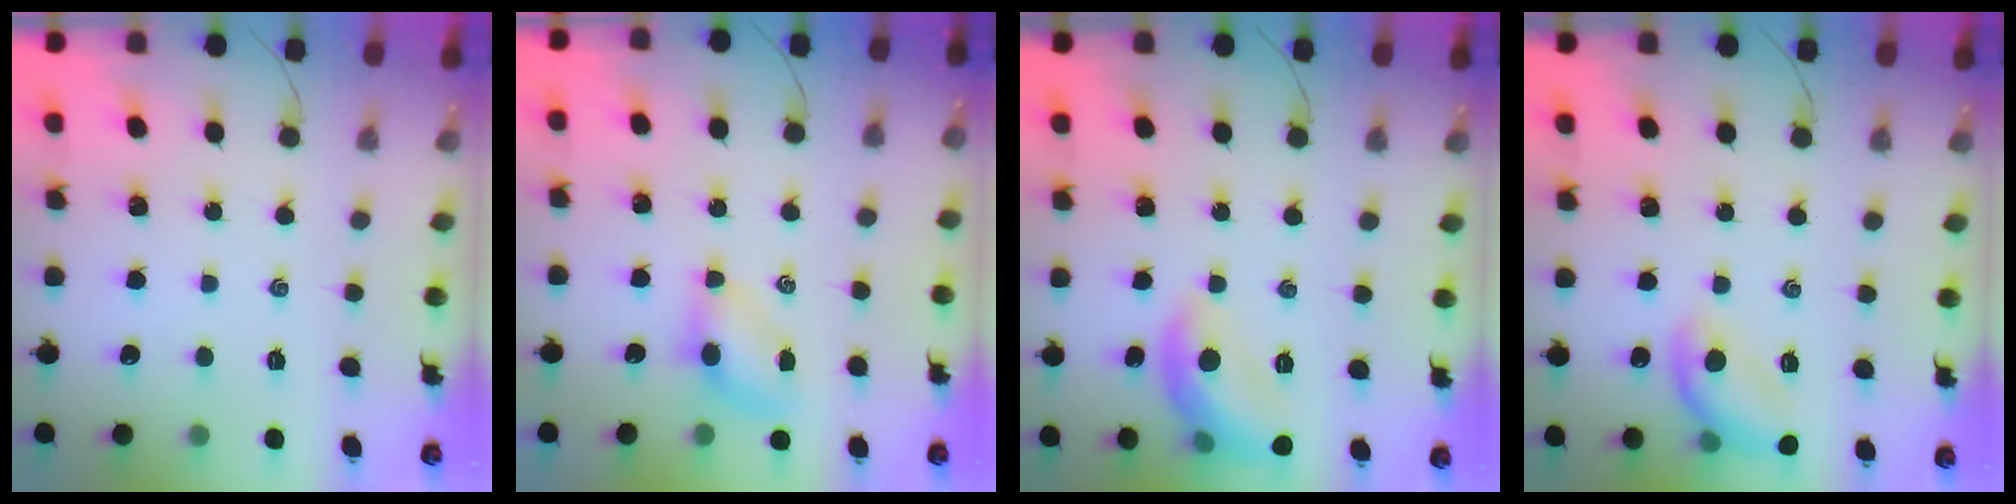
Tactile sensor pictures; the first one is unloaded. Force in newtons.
{"total": 5.1, "press": 5.1, "slide": 0.5}
{"total": 11.2, "press": 11.2, "slide": 0.8}
{"total": 12.4, "press": 12.4, "slide": 0.8}